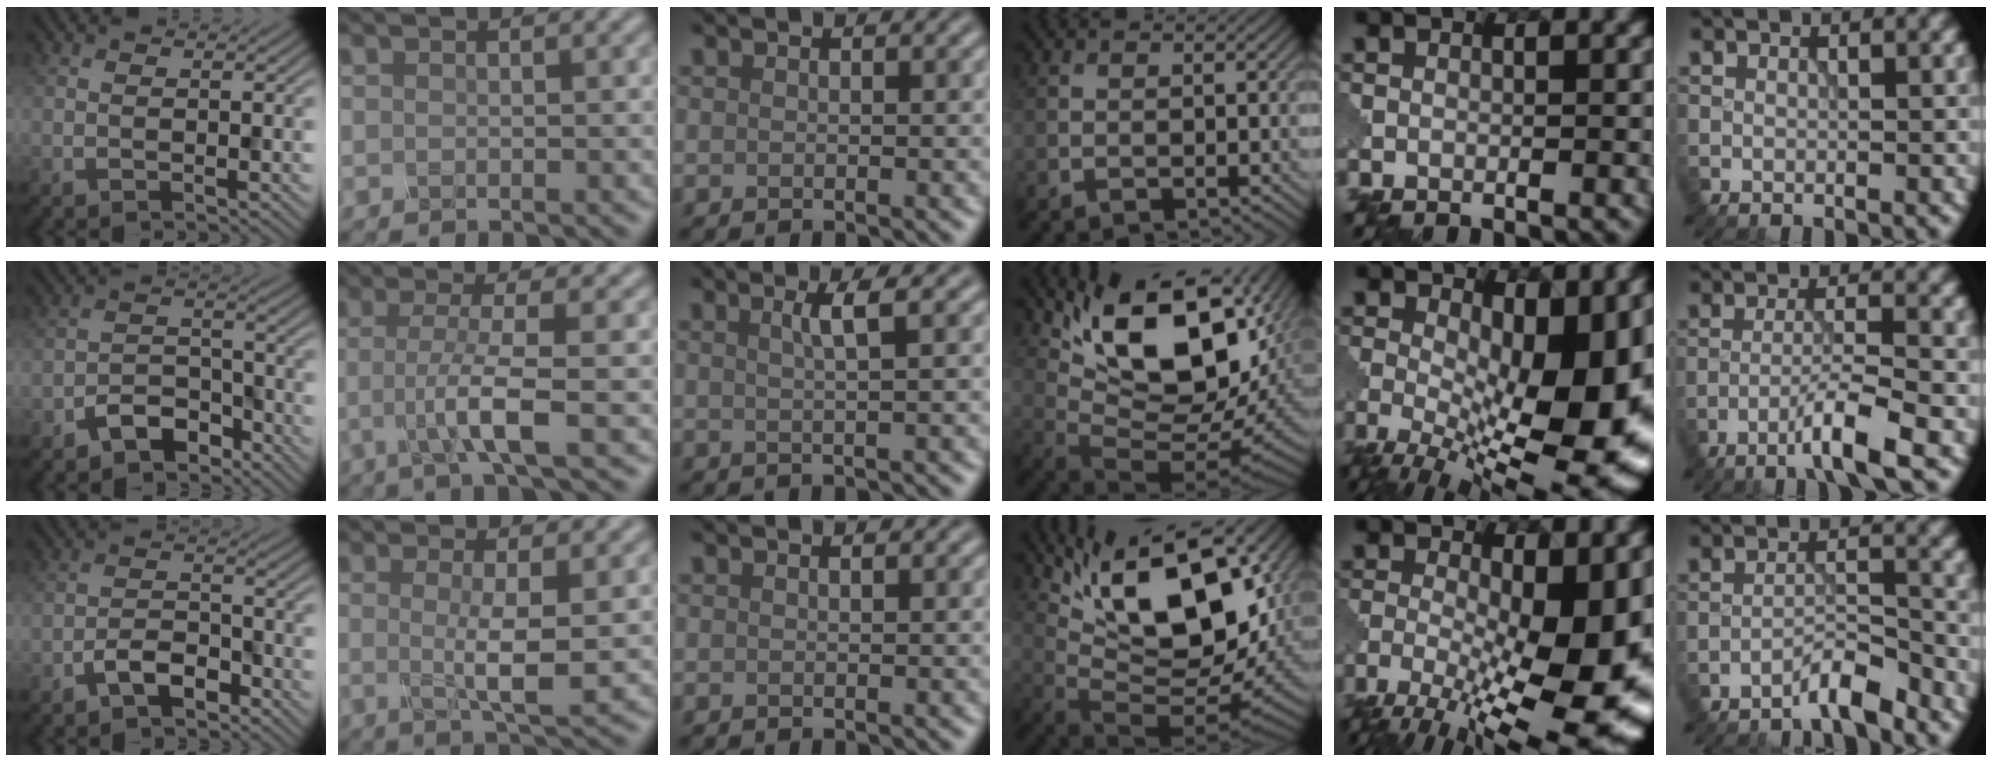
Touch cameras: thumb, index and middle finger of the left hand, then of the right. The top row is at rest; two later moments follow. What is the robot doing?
{"motion": "disassemble", "object": "glue stick"}